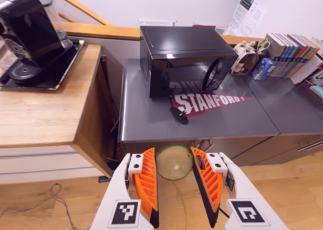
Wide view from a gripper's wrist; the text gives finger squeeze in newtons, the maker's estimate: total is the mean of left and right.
{"total": 8.0, "left": 7.8, "right": 8.3}